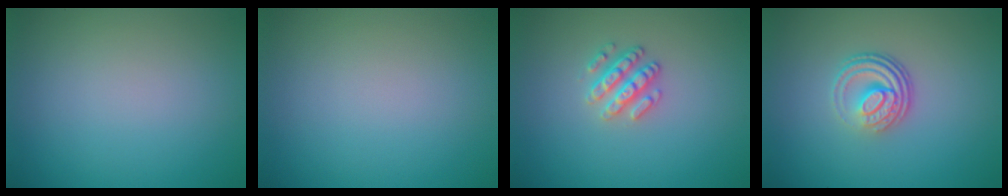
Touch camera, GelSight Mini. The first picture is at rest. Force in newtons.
{"total": 0.0}
{"total": 2.5, "press": 2.4, "slide": 0.6}
{"total": 4.0, "press": 2.7, "slide": 3.0}